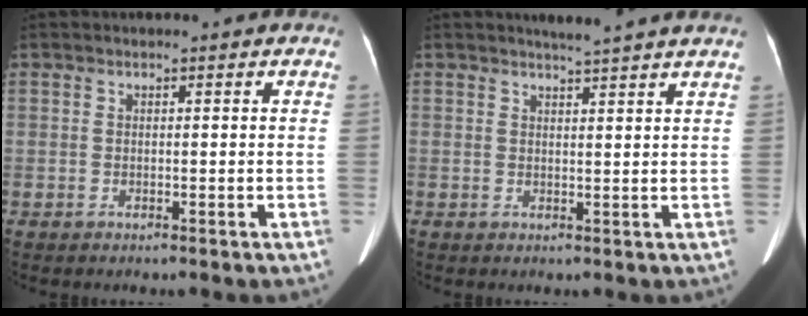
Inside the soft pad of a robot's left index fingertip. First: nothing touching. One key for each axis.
{"total": 4.1, "fx": 3.8, "fy": -0.3, "fz": 1.3, "tx": -0.017, "ty": 0.012, "tz": 0.043}